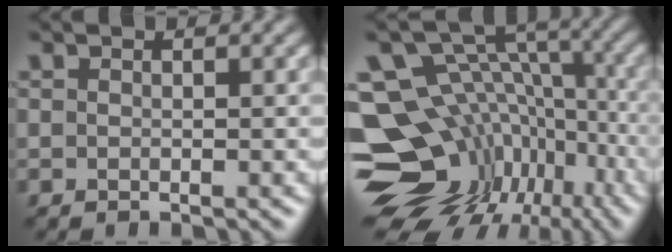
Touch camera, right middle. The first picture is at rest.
{"total": 15.2, "force": [-5.0, 11.6, 8.6], "torque": [-0.158, 0.015, -0.046]}